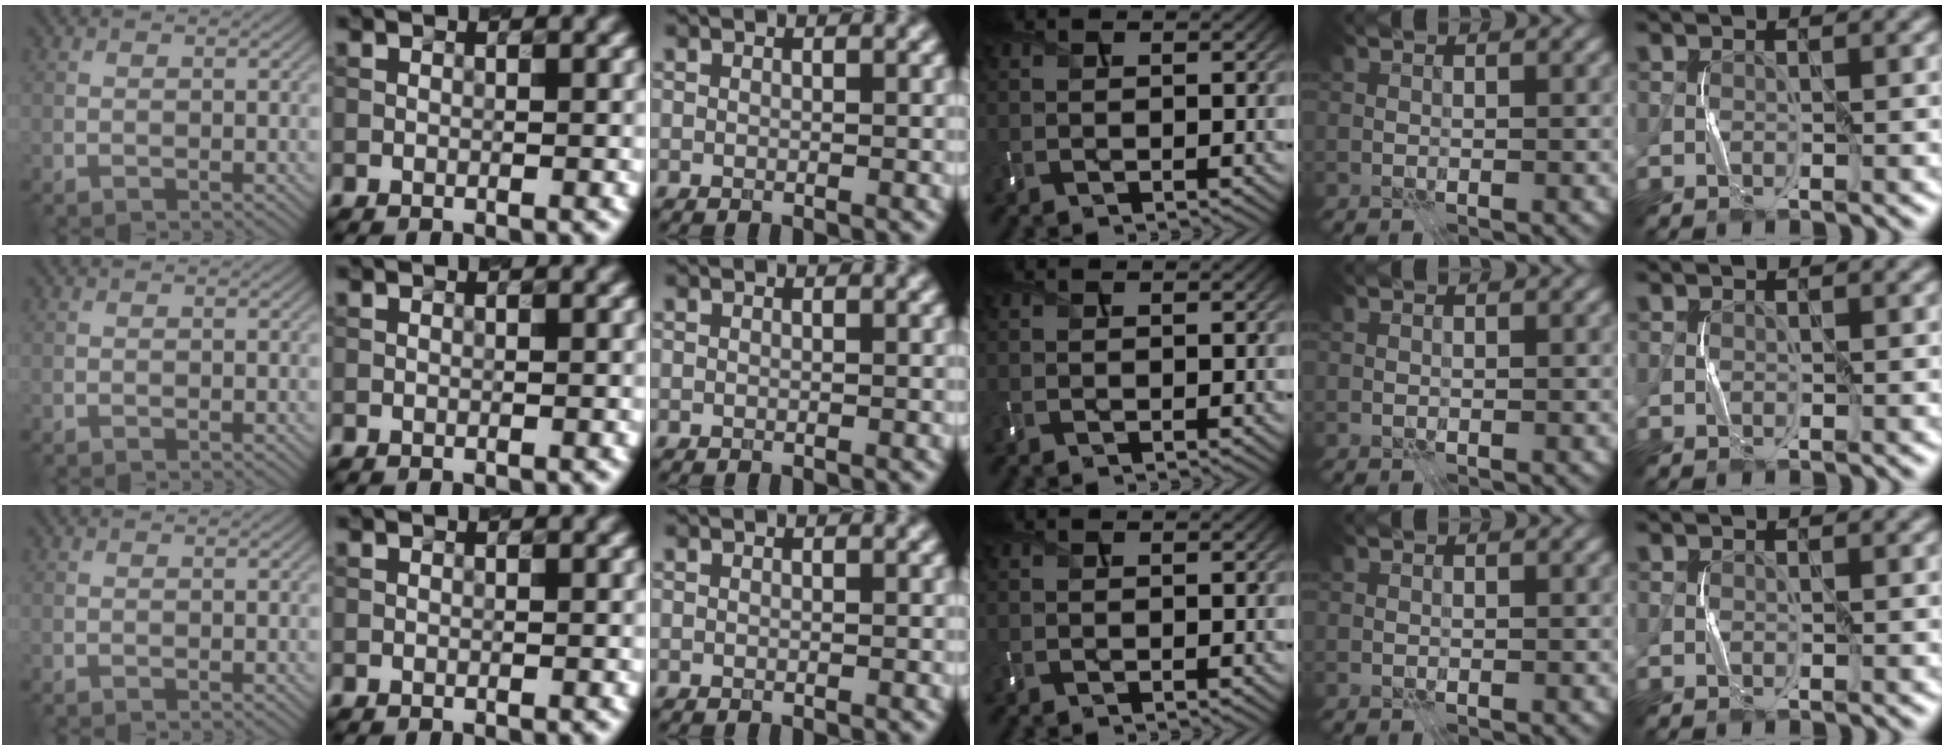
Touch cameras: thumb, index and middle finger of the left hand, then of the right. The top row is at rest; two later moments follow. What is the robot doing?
{"motion": "press", "object": "memory foam"}